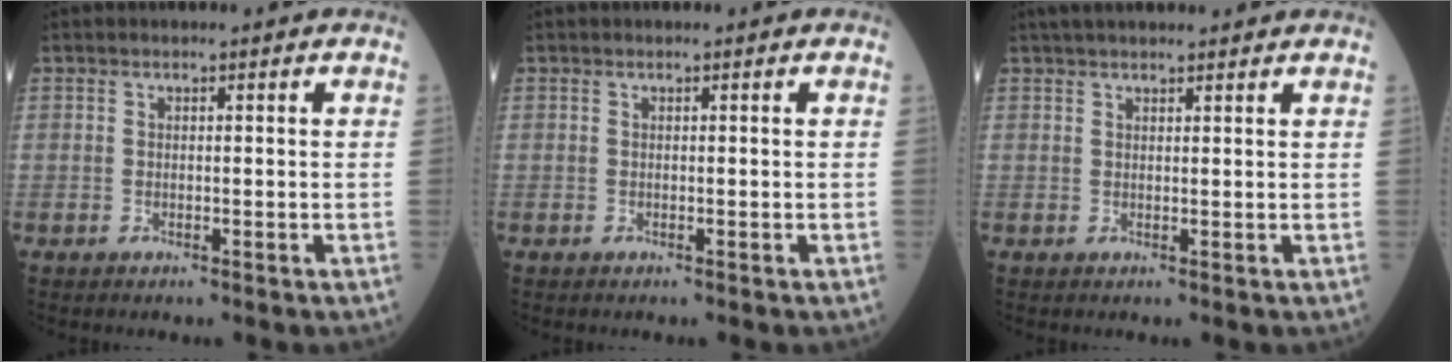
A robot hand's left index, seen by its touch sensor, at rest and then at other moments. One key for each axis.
{"total": 0.0}
{"total": 7.7, "fx": 6.8, "fy": 1.2, "fz": 3.4, "tx": -0.048, "ty": 0.039, "tz": 0.098}